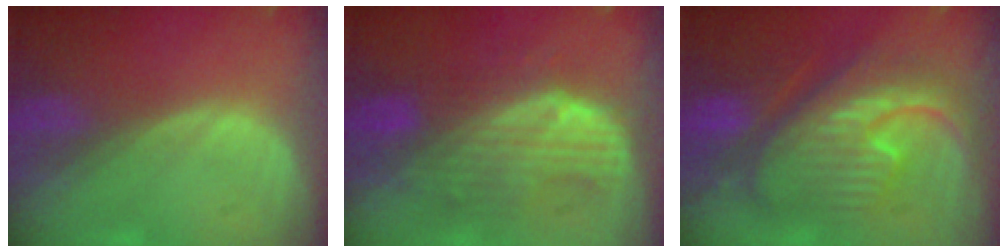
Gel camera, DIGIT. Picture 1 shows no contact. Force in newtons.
{"total": 9.2, "press": 8.4, "slide": 3.7}
{"total": 12.1, "press": 12.0, "slide": 1.4}